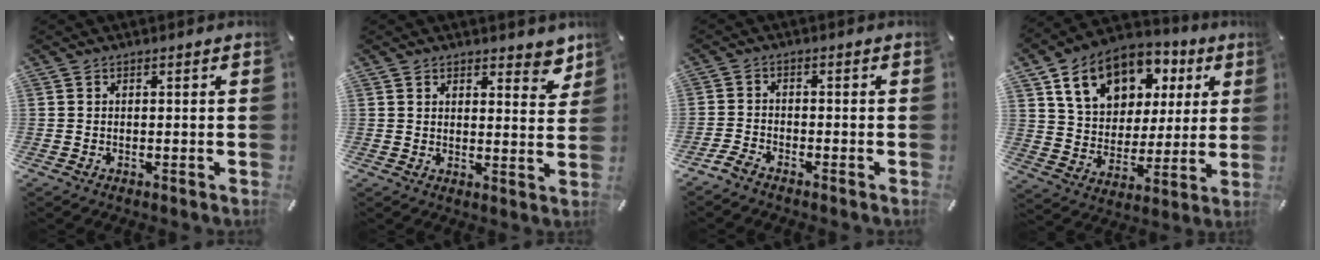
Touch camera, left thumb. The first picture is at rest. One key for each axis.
{"total": 4.8, "fx": 3.6, "fy": 2.6, "fz": 1.7, "tx": -0.003, "ty": -0.023, "tz": 0.058}
{"total": 2.7, "fx": -2.6, "fy": 0.6, "fz": 0.7, "tx": -0.026, "ty": 0.008, "tz": -0.054}
{"total": 14.9, "fx": 7.3, "fy": 11.2, "fz": 6.4, "tx": -0.128, "ty": -0.021, "tz": 0.141}